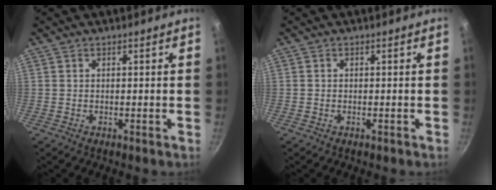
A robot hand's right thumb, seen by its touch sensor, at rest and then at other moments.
{"total": 0.0}